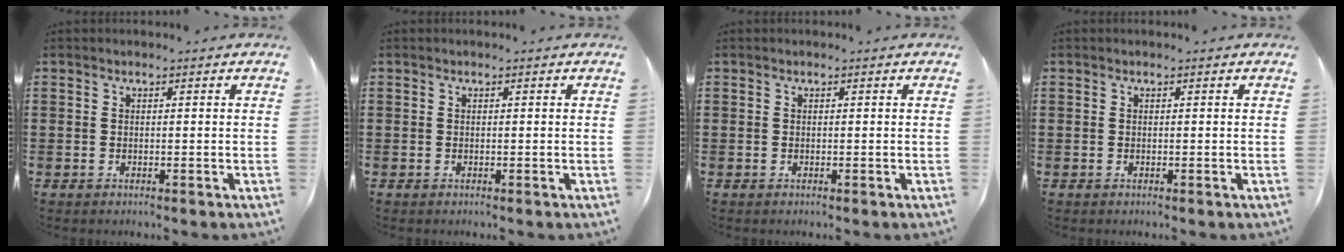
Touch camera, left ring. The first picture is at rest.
{"total": 0.0}
{"total": 0.0}
{"total": 0.0}